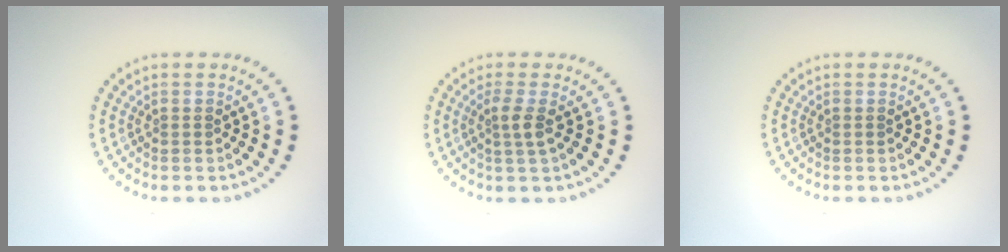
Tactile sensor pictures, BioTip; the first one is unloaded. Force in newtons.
{"total": 1.9, "press": 1.4, "slide": 1.2}
{"total": 0.0}